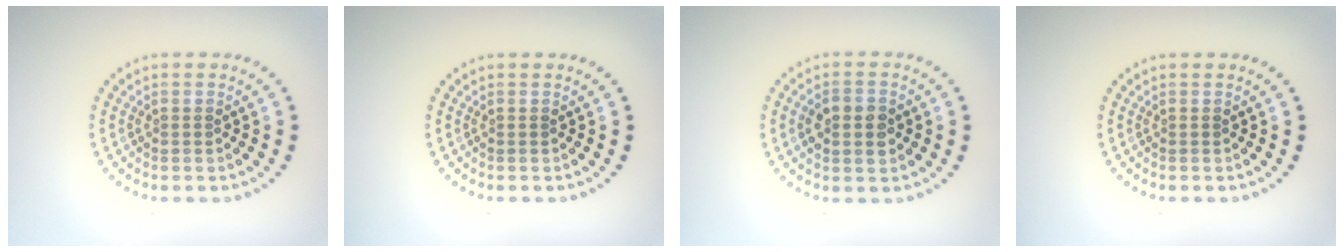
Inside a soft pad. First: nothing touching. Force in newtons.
{"total": 0.0}
{"total": 3.5, "press": 3.5, "slide": 0.1}
{"total": 0.0}